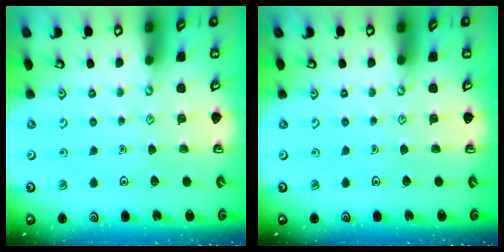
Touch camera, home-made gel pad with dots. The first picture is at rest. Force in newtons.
{"total": 0.0}